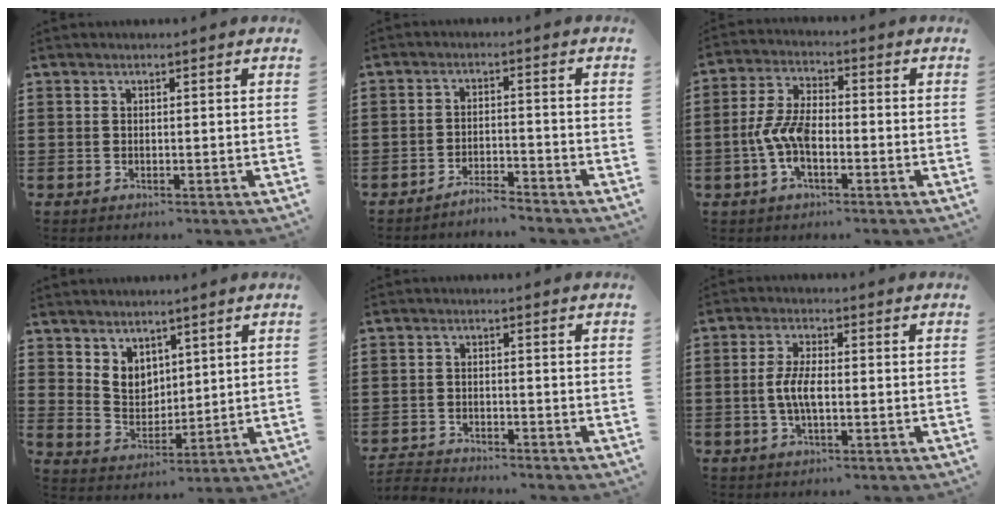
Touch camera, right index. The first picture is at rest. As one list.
[{"total": 3.2, "force": [-3.2, -0.2, 0.1], "torque": [-0.008, 0.001, -0.068]}, {"total": 6.9, "force": [-2.1, 3.2, 5.8], "torque": [-0.149, -0.008, -0.048]}, {"total": 5.0, "force": [3.5, 3.5, 0.7], "torque": [-0.033, -0.002, 0.067]}, {"total": 2.6, "force": [-2.6, 0.1, -0.1], "torque": [-0.006, -0.002, -0.056]}, {"total": 4.7, "force": [-0.7, 1.6, 4.3], "torque": [-0.099, -0.003, -0.019]}]